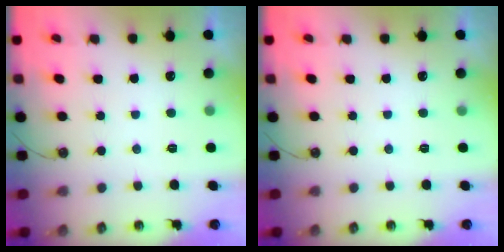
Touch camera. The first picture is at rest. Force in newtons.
{"total": 0.0}